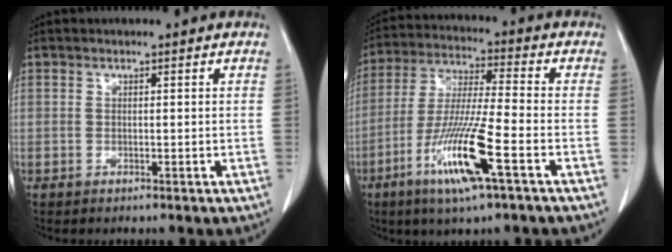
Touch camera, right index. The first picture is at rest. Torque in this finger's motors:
{"motor_torque": [1.66, -0.48, 0.38, 0.20]}